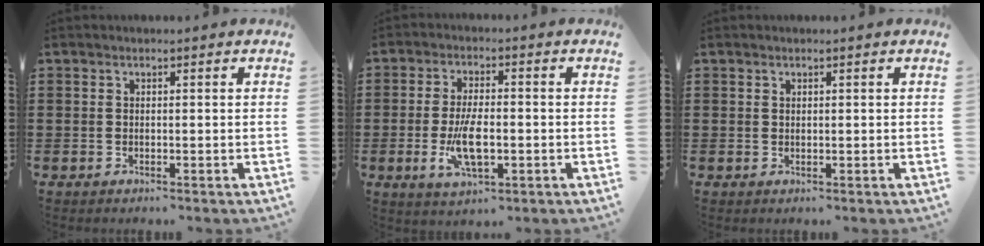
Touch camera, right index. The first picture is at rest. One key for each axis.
{"total": 7.2, "fx": -1.6, "fy": 2.7, "fz": 6.5, "tx": -0.146, "ty": -0.012, "tz": -0.032}
{"total": 0.5, "fx": 0.4, "fy": 0.3, "fz": 0.1, "tx": -0.002, "ty": 0.002, "tz": 0.008}